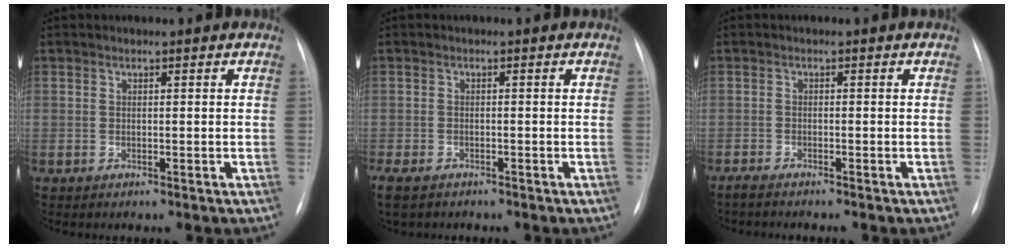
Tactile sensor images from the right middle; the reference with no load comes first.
{"total": 5.5, "force": [-4.2, 2.4, 2.5], "torque": [-0.048, -0.012, -0.064]}
{"total": 2.5, "force": [-2.2, 0.1, 1.1], "torque": [-0.020, -0.007, -0.030]}